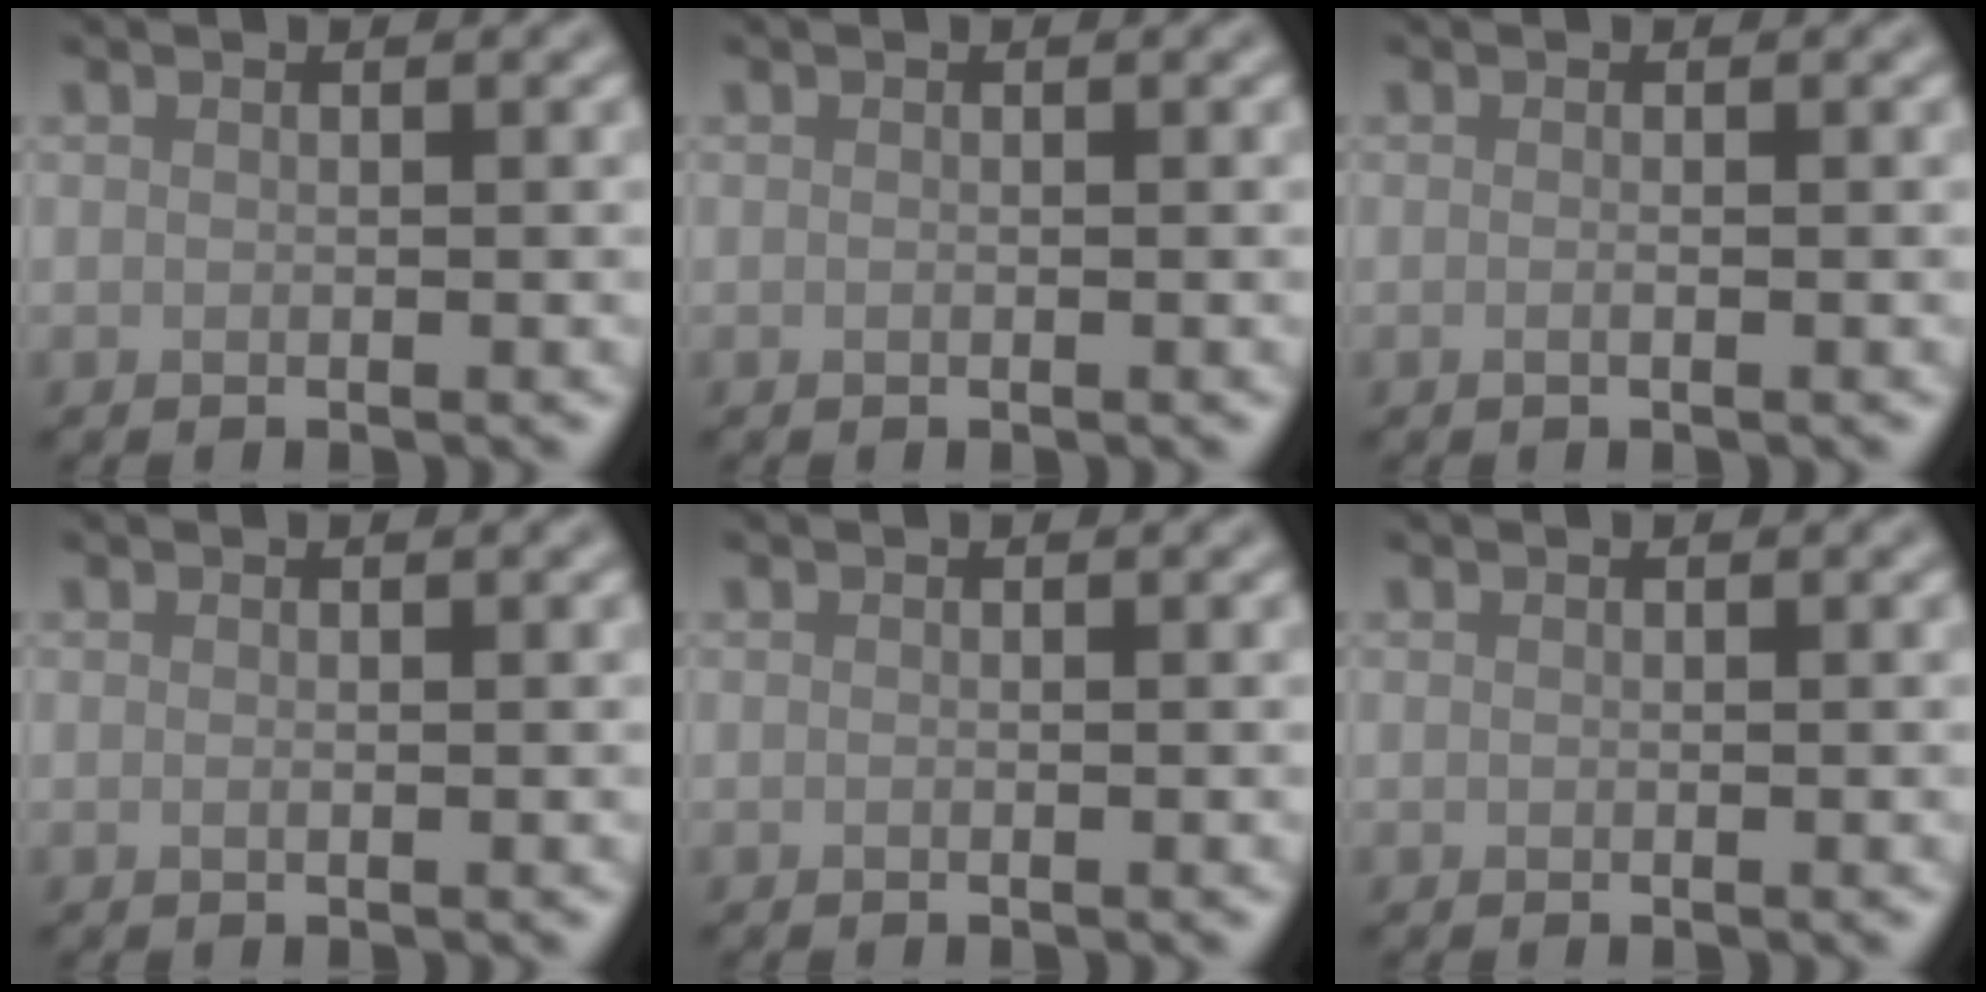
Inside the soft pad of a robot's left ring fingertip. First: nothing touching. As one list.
[{"total": 0.0}, {"total": 0.5, "force": [-0.1, 0.1, 0.5], "torque": [-0.009, -0.003, -0.004]}, {"total": 0.0}, {"total": 0.0}, {"total": 0.0}]